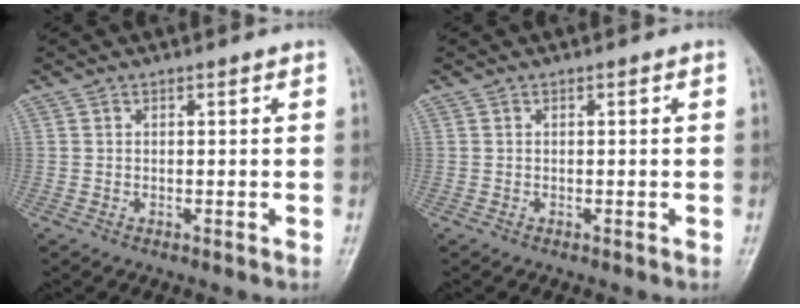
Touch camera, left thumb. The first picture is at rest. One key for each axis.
{"total": 0.0}